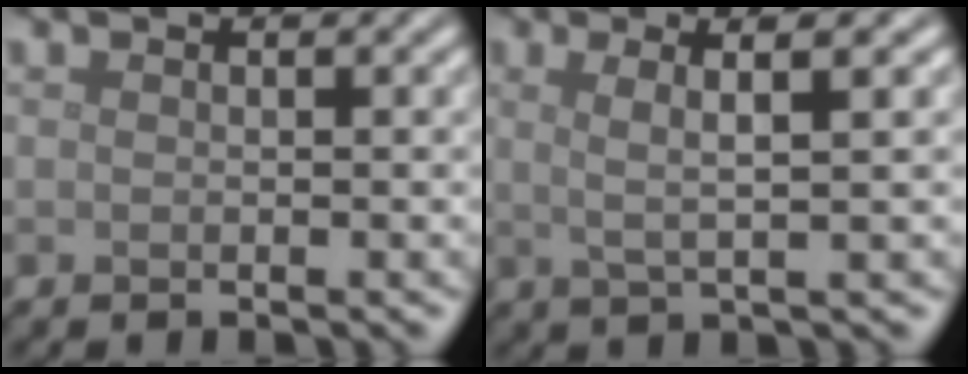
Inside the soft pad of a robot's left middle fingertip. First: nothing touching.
{"total": 3.8, "force": [1.4, 0.6, 3.5], "torque": [-0.061, 0.004, 0.020]}